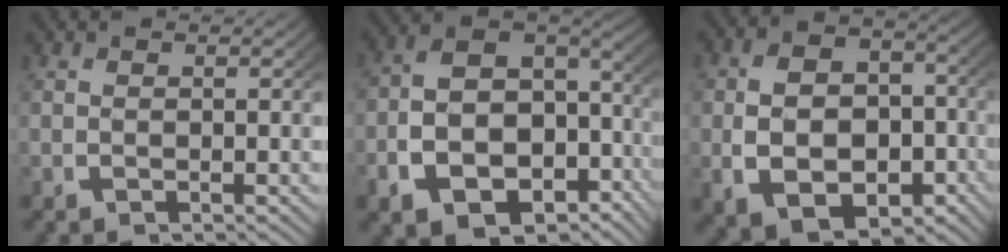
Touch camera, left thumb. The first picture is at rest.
{"total": 14.2, "force": [-3.7, 10.5, 8.9], "torque": [-0.180, -0.040, -0.046]}
{"total": 10.1, "force": [-2.0, 7.3, 6.7], "torque": [-0.117, -0.033, -0.013]}